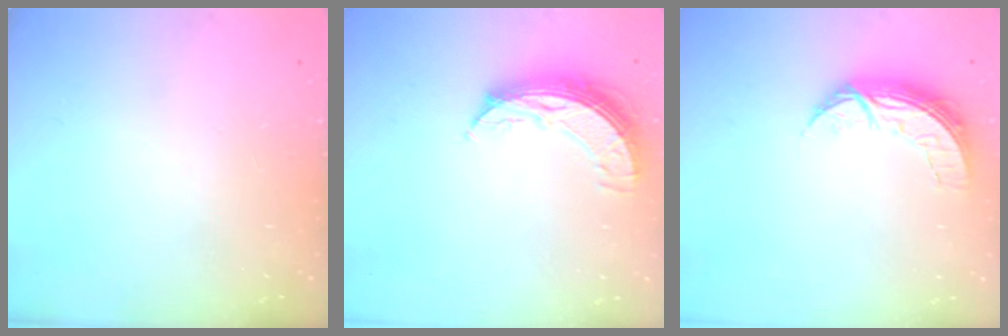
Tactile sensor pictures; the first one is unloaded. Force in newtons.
{"total": 8.7, "press": 8.6, "slide": 0.9}
{"total": 8.8, "press": 8.8, "slide": 0.6}